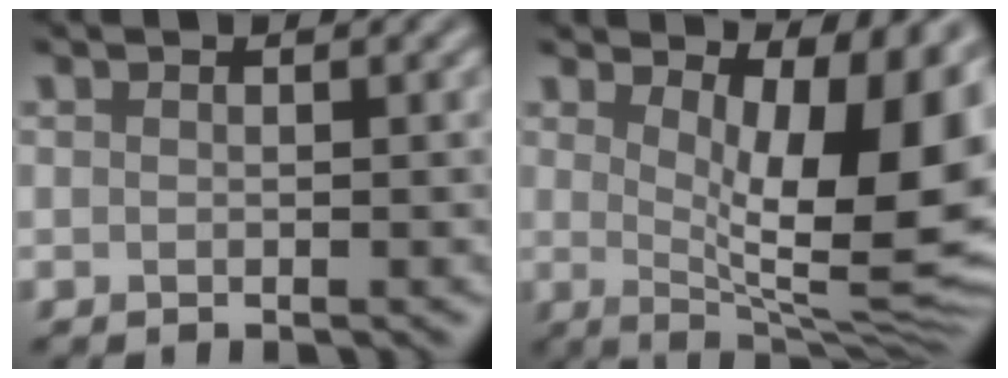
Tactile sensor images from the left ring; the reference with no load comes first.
{"total": 13.9, "force": [3.2, 4.8, 12.6], "torque": [-0.139, -0.005, 0.052]}